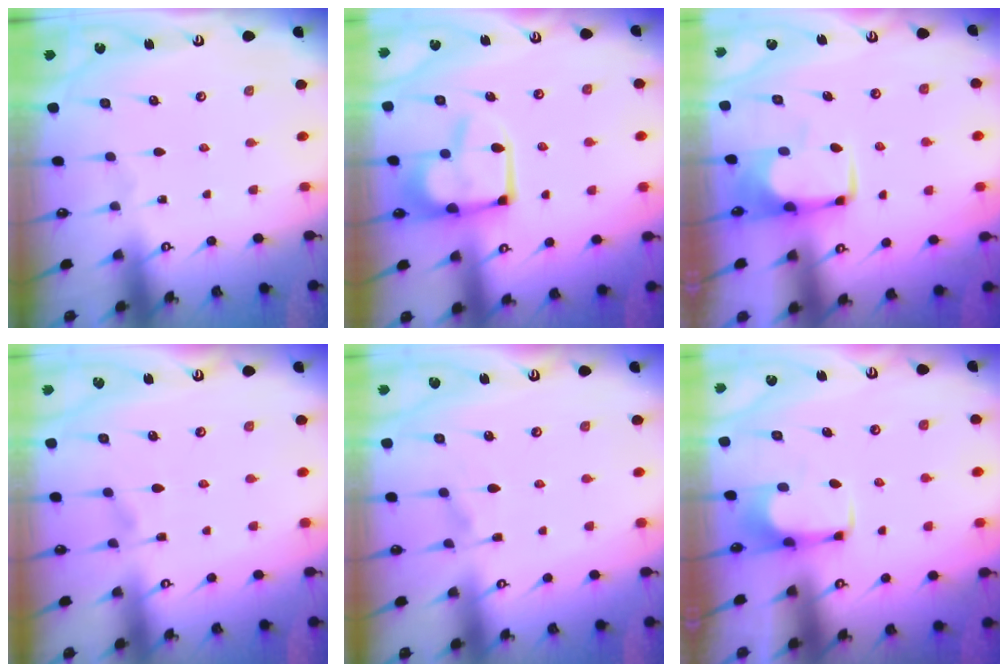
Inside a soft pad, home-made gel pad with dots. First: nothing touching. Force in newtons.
{"total": 9.3, "press": 9.3, "slide": 1.0}
{"total": 0.5, "press": 0.5, "slide": 0.2}
{"total": 1.6, "press": 1.1, "slide": 1.2}
{"total": 1.4, "press": 0.2, "slide": 1.4}
{"total": 2.0, "press": 2.0, "slide": 0.2}